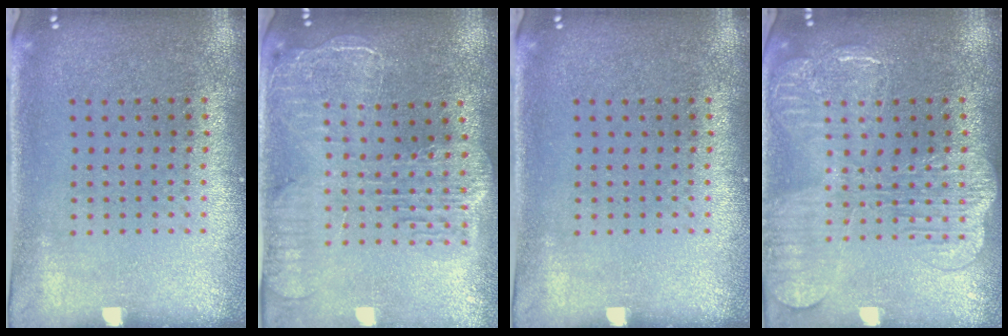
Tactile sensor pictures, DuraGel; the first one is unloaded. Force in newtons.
{"total": 2.3, "press": 2.0, "slide": 1.1}
{"total": 0.0}
{"total": 2.6, "press": 2.6, "slide": 0.3}